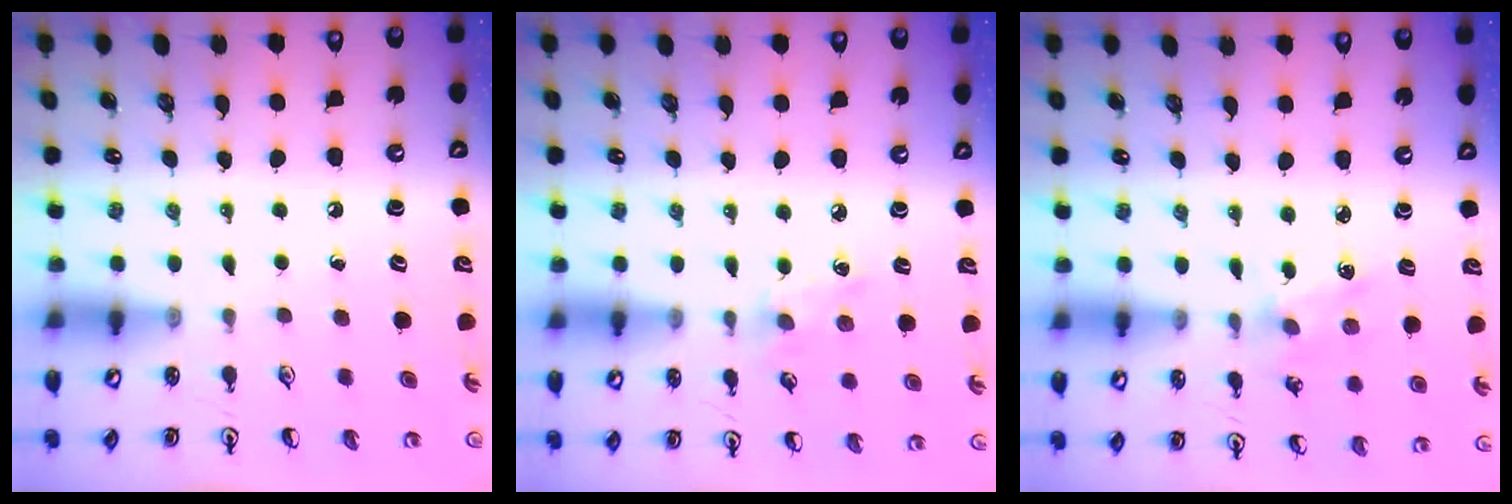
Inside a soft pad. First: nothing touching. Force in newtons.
{"total": 4.4, "press": 4.4, "slide": 0.6}
{"total": 1.9, "press": 1.8, "slide": 0.4}